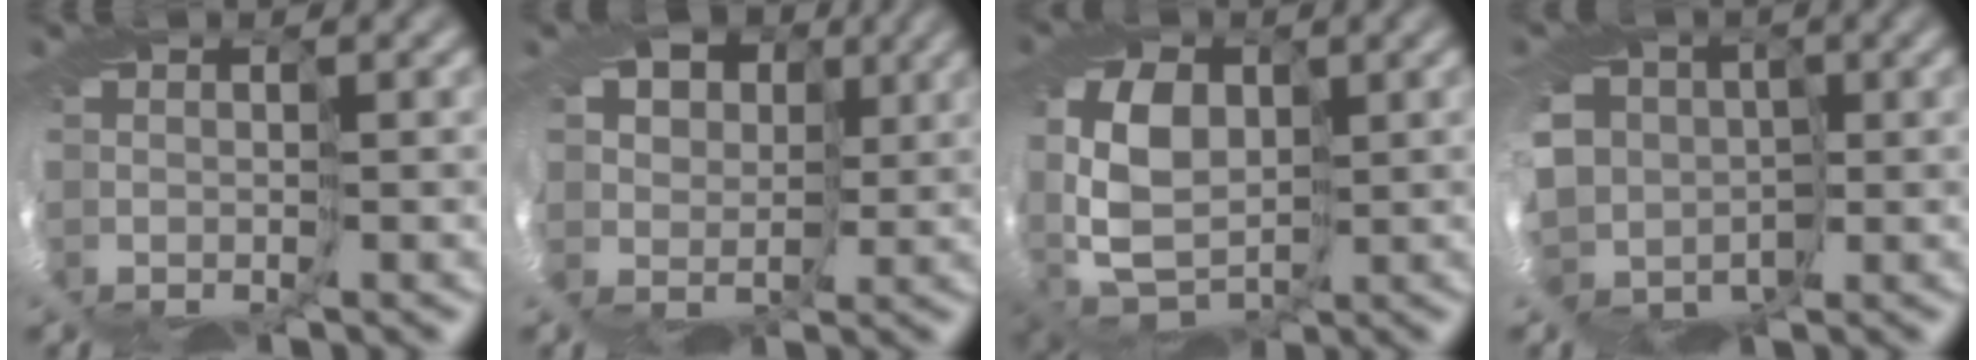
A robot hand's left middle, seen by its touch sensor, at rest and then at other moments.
{"total": 11.7, "force": [5.5, 9.1, 4.8], "torque": [-0.091, 0.037, 0.089]}
{"total": 8.7, "force": [0.6, 6.7, 5.5], "torque": [-0.134, 0.003, 0.025]}
{"total": 8.6, "force": [-0.4, 7.7, 3.8], "torque": [-0.086, -0.007, -0.029]}